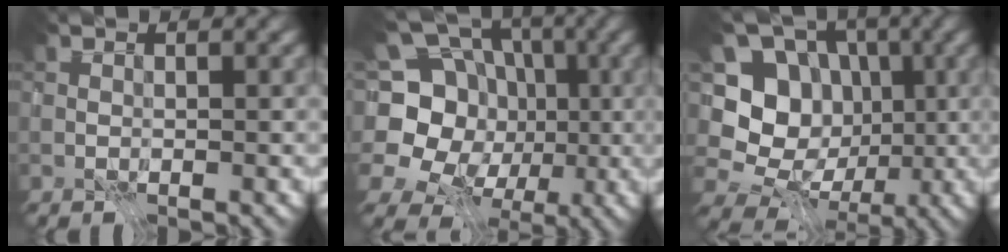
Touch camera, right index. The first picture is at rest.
{"total": 13.5, "force": [-1.4, 12.0, 6.0], "torque": [-0.142, 0.033, -0.053]}
{"total": 9.7, "force": [-0.6, 8.8, 4.1], "torque": [-0.079, 0.005, -0.031]}